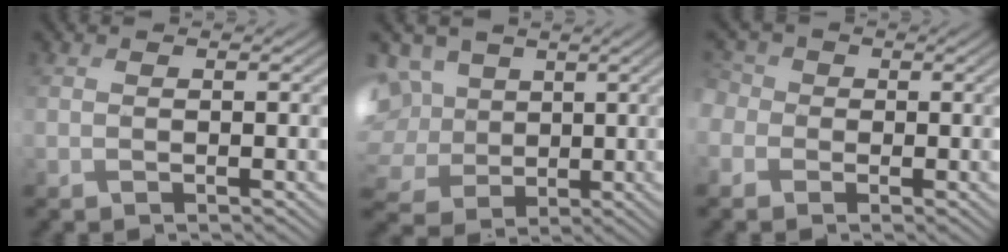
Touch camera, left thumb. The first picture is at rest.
{"total": 12.1, "force": [1.3, 9.9, 6.9], "torque": [-0.220, -0.011, 0.020]}
{"total": 4.4, "force": [-0.3, 4.1, 1.7], "torque": [-0.071, 0.008, -0.027]}